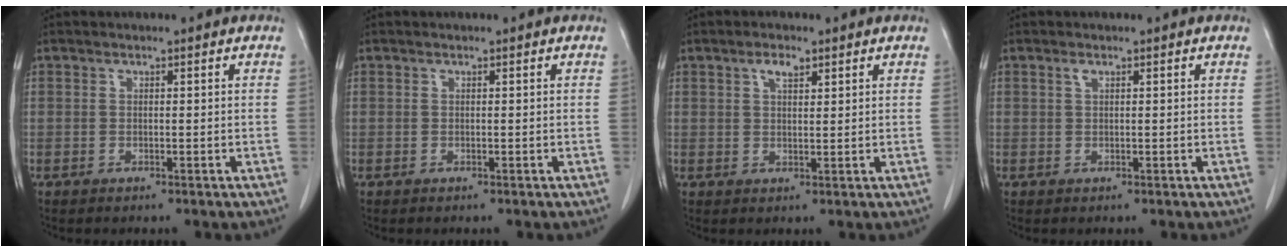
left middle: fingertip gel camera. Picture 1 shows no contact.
{"total": 0.0}
{"total": 2.5, "force": [1.5, 1.0, 1.8], "torque": [-0.036, 0.002, 0.027]}
{"total": 0.7, "force": [0.4, 0.2, 0.5], "torque": [-0.012, 0.003, 0.006]}